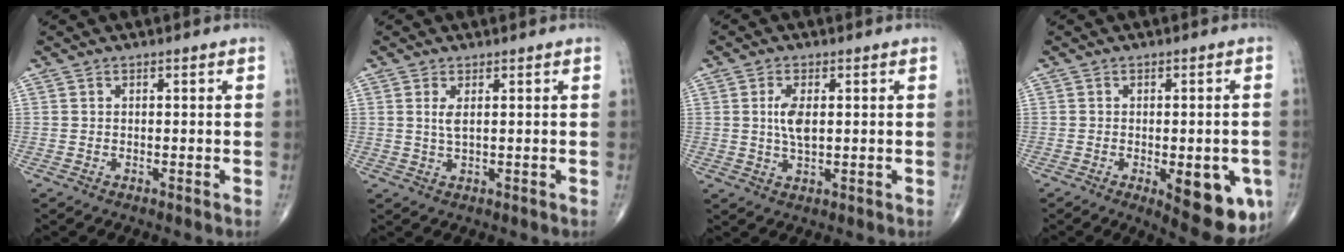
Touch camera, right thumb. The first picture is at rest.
{"total": 2.3, "force": [0.7, 0.7, 2.1], "torque": [-0.048, -0.005, 0.021]}
{"total": 4.8, "force": [0.8, 2.1, 4.3], "torque": [-0.087, -0.005, 0.017]}
{"total": 12.8, "force": [-4.1, 5.0, 11.0], "torque": [-0.114, -0.006, -0.037]}